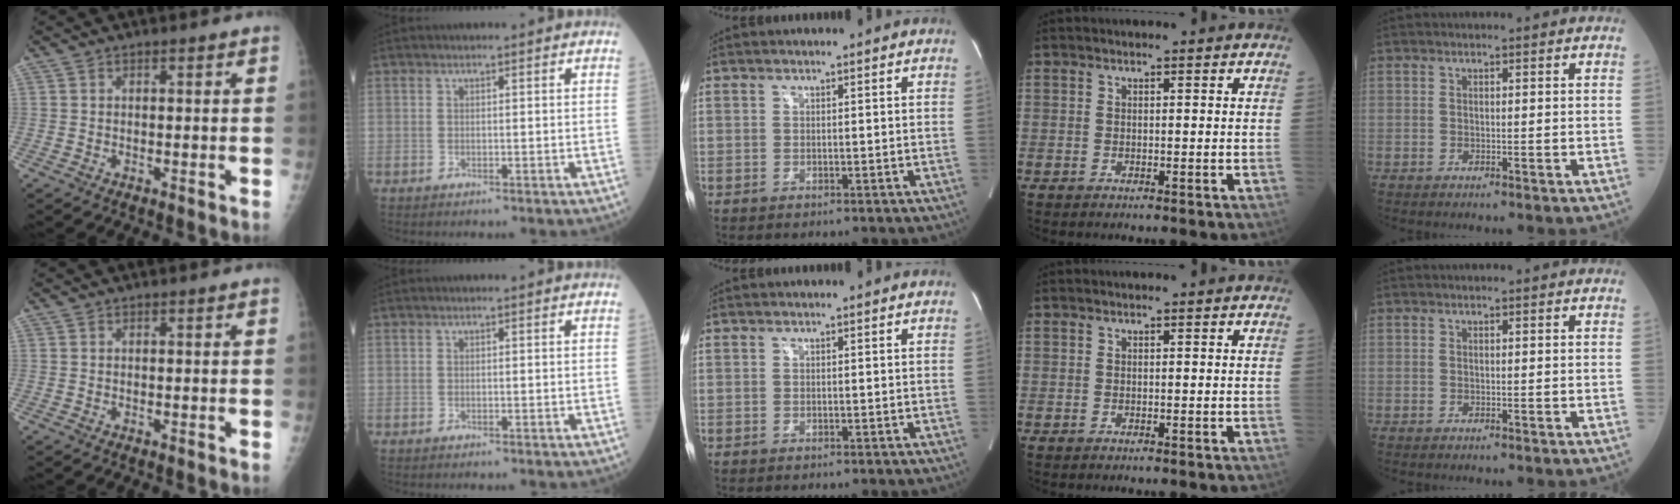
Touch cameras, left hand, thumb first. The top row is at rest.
{}